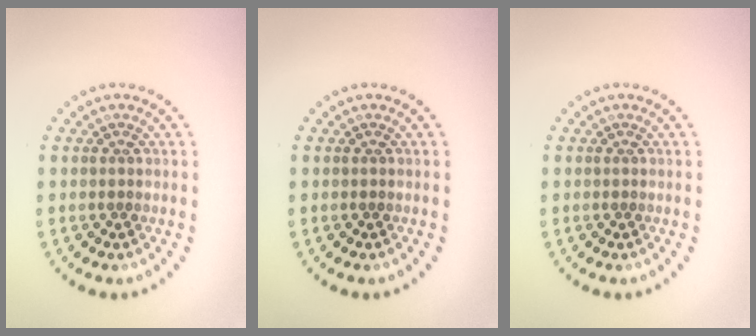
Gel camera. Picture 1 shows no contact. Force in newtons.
{"total": 0.0}
{"total": 0.0}